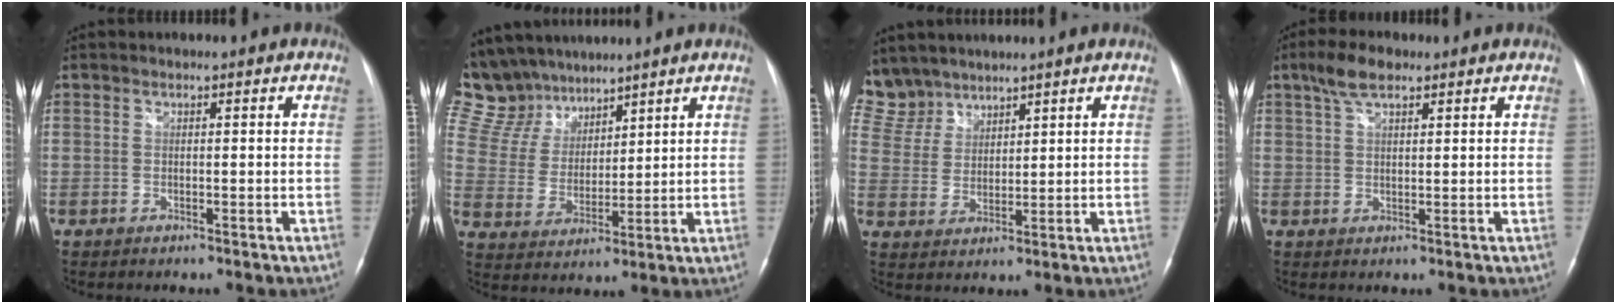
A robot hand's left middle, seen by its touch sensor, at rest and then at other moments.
{"total": 13.2, "force": [11.4, 6.2, 2.7], "torque": [-0.069, 0.028, 0.231]}
{"total": 8.6, "force": [7.5, 4.1, 0.2], "torque": [-0.014, 0.011, 0.164]}
{"total": 4.7, "force": [3.2, 1.6, 3.1], "torque": [-0.070, 0.014, 0.063]}